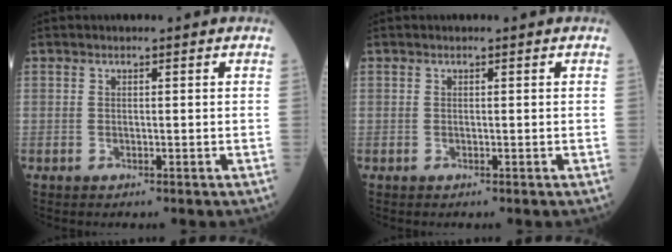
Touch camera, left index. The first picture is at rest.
{"total": 0.0}